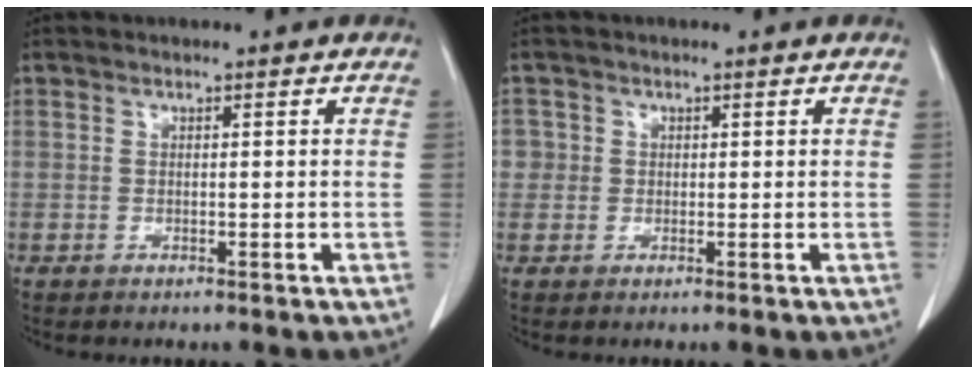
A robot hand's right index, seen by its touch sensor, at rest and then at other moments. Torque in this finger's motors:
{"motor_torque": [-0.03, 0.02, 0.01, 0.00]}